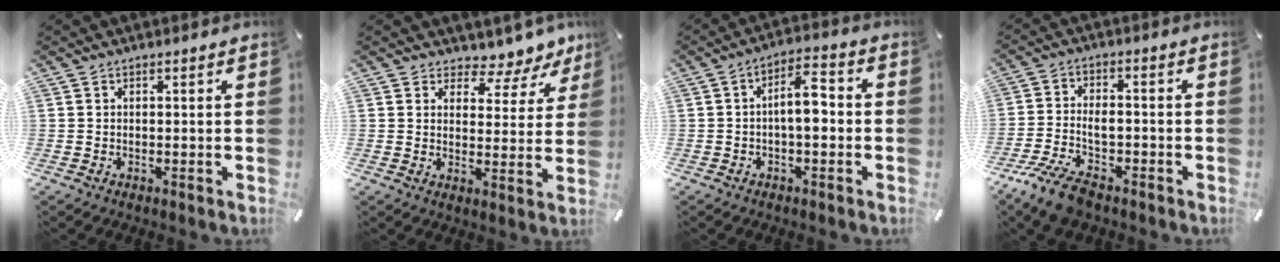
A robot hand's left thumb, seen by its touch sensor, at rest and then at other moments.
{"total": 6.7, "force": [5.5, 3.3, 1.9], "torque": [-0.017, -0.054, 0.090]}
{"total": 7.8, "force": [-1.1, 3.5, 6.9], "torque": [-0.110, 0.019, -0.019]}
{"total": 8.5, "force": [-4.2, 4.8, 5.6], "torque": [-0.120, 0.015, -0.078]}